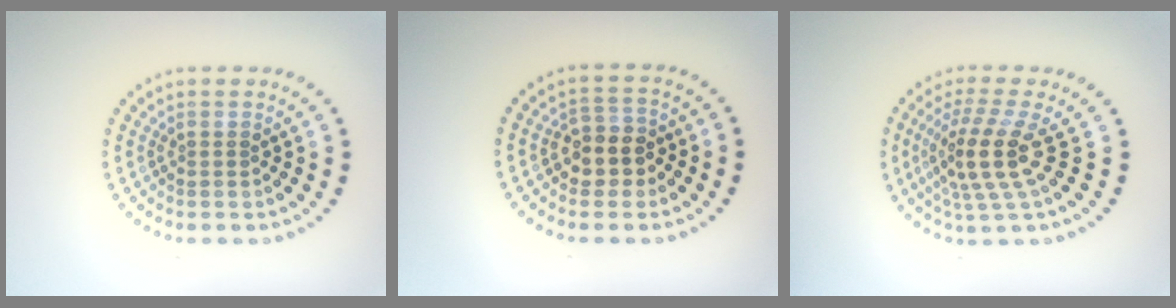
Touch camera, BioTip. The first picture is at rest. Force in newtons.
{"total": 3.0, "press": 2.7, "slide": 1.2}
{"total": 4.4, "press": 3.3, "slide": 2.8}